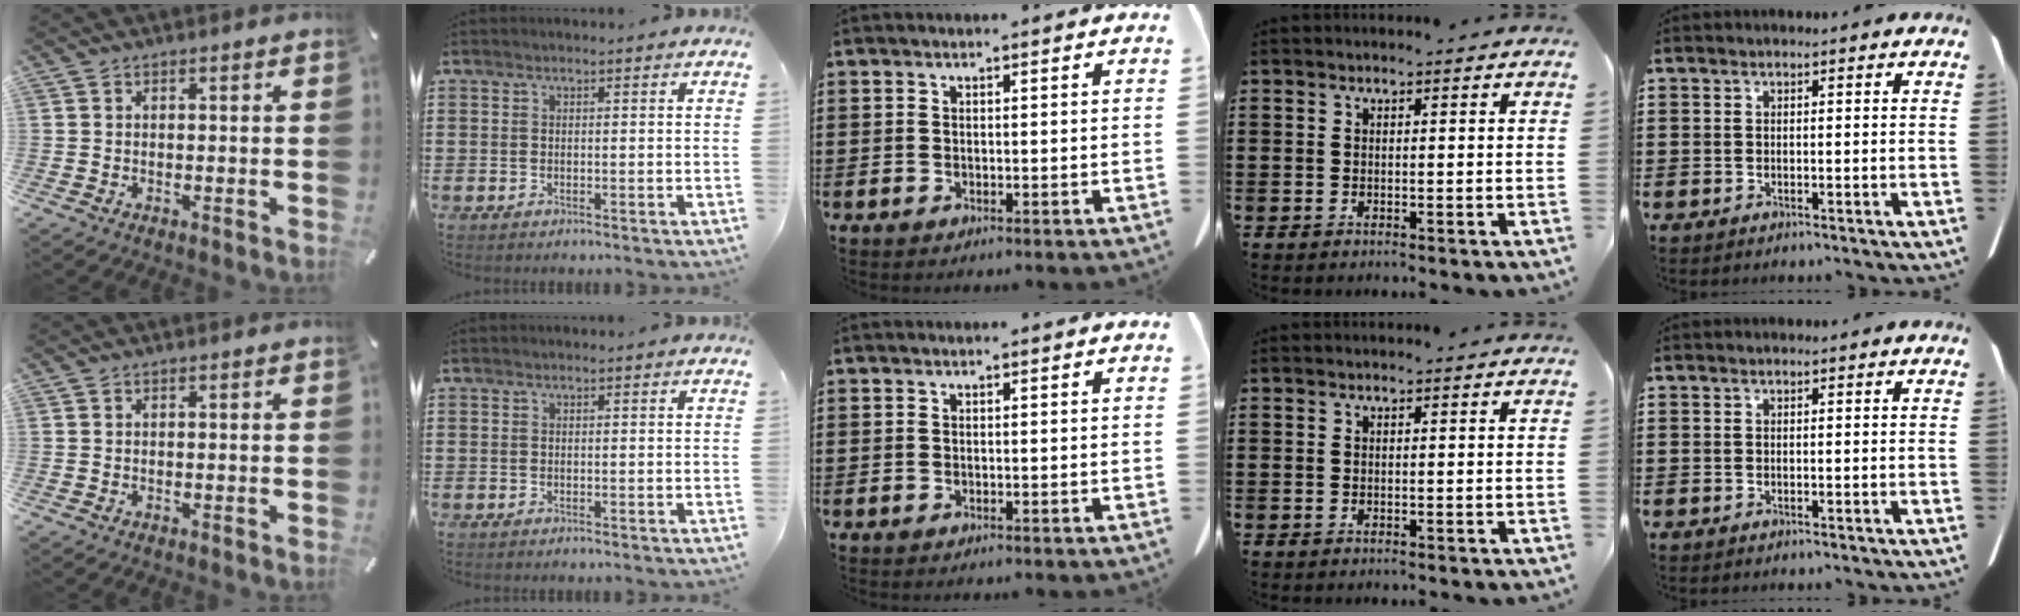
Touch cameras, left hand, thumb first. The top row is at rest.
{}